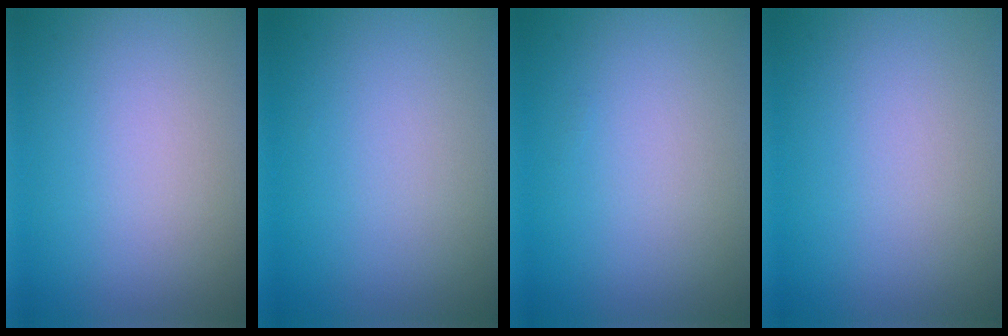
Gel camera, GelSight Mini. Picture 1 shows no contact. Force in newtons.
{"total": 0.0}
{"total": 0.0}
{"total": 0.0}